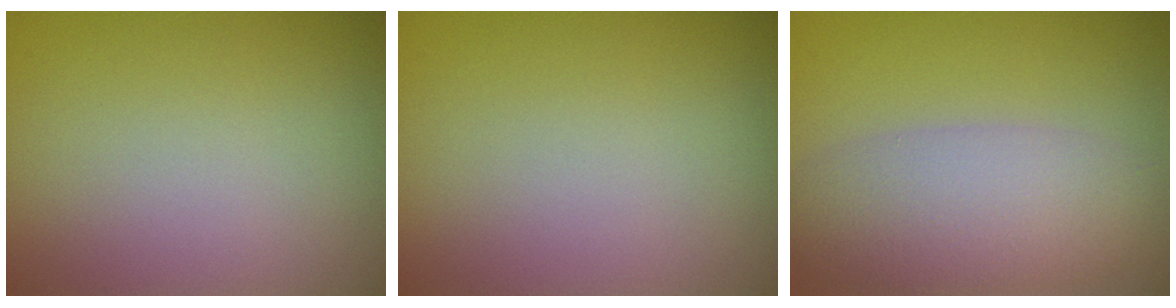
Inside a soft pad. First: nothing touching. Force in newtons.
{"total": 0.0}
{"total": 6.1, "press": 6.1, "slide": 0.4}